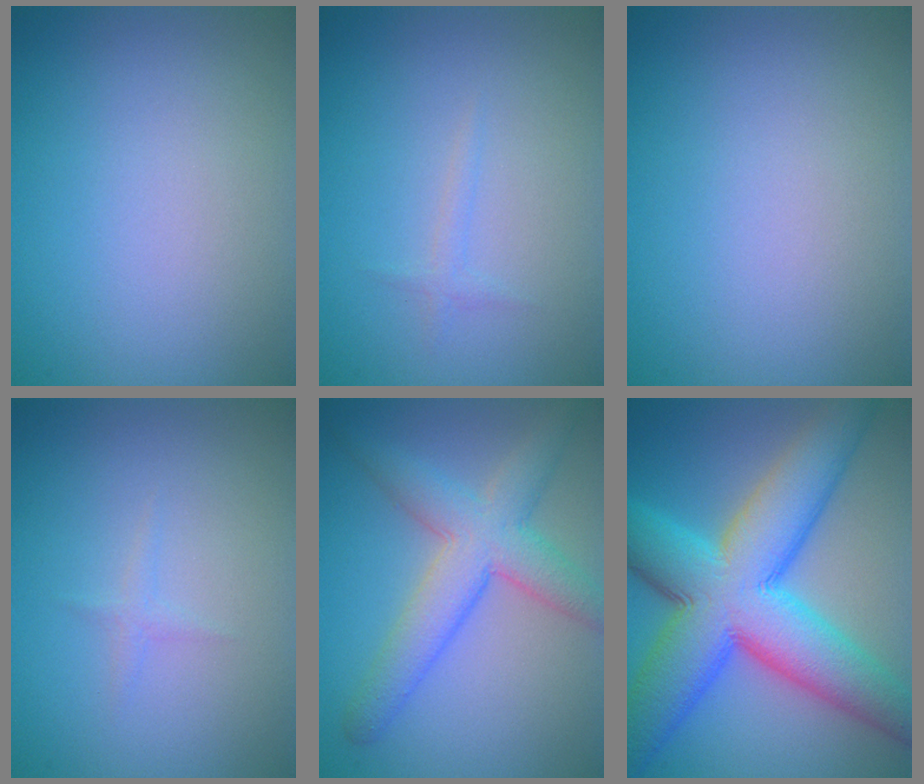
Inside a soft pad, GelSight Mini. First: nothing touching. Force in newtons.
{"total": 0.8, "press": 0.8, "slide": 0.0}
{"total": 0.0}
{"total": 0.8, "press": 0.8, "slide": 0.1}
{"total": 5.7, "press": 5.7, "slide": 0.1}
{"total": 13.5, "press": 13.5, "slide": 0.2}